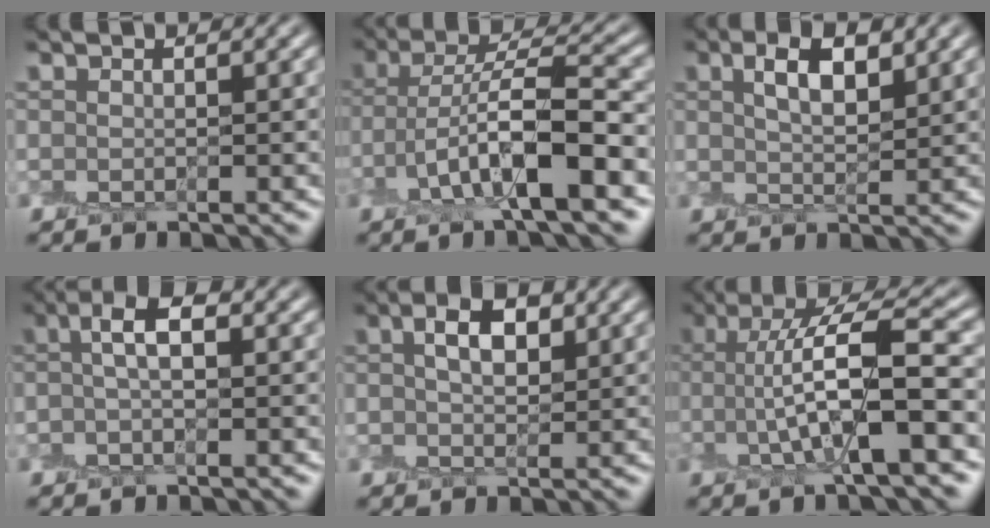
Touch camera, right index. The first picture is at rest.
{"total": 7.8, "force": [-2.3, 2.0, 7.1], "torque": [-0.135, 0.012, -0.043]}
{"total": 3.9, "force": [1.8, 1.4, 3.2], "torque": [-0.059, 0.005, 0.031]}
{"total": 3.1, "force": [0.3, 1.0, 2.9], "torque": [-0.053, 0.010, -0.001]}
{"total": 3.7, "force": [1.1, 1.9, 2.9], "torque": [-0.054, 0.007, 0.018]}
{"total": 8.4, "force": [-0.5, 1.9, 8.1], "torque": [-0.134, 0.011, -0.013]}